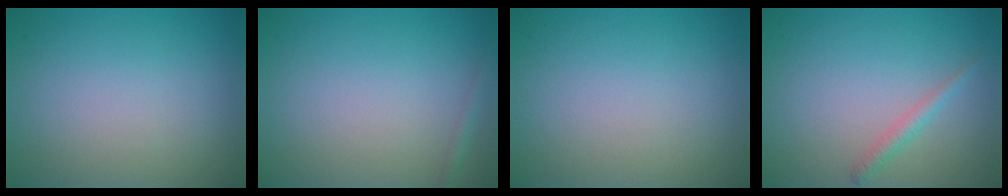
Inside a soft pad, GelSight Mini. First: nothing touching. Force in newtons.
{"total": 0.8, "press": 0.8, "slide": 0.0}
{"total": 0.0}
{"total": 1.4, "press": 1.4, "slide": 0.1}